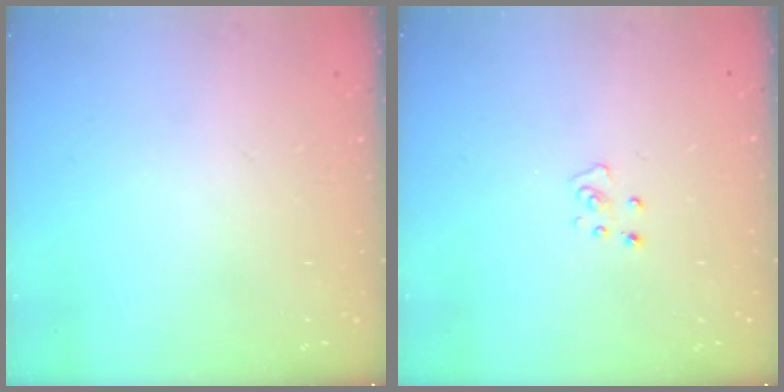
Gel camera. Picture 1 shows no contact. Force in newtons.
{"total": 2.8, "press": 2.8, "slide": 0.2}